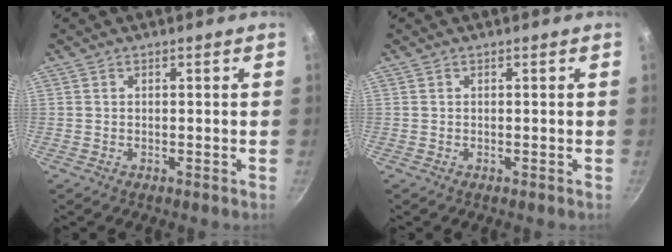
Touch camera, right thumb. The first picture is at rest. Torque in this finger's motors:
{"motor_torque": [-0.07, 0.07, -0.06, 0.06, 0.00]}